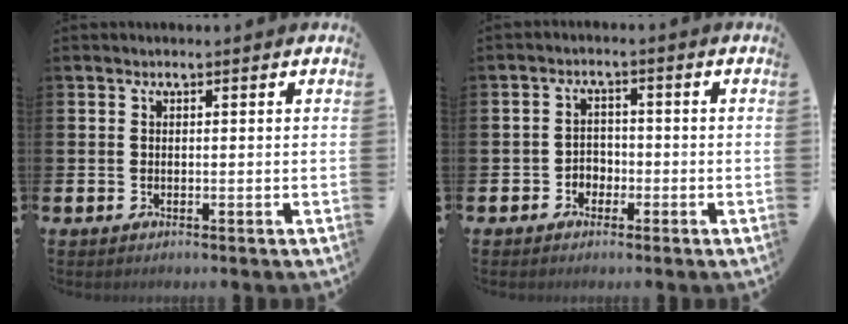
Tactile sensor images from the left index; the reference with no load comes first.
{"total": 2.5, "force": [-1.6, 1.9, 0.5], "torque": [-0.017, 0.006, -0.037]}